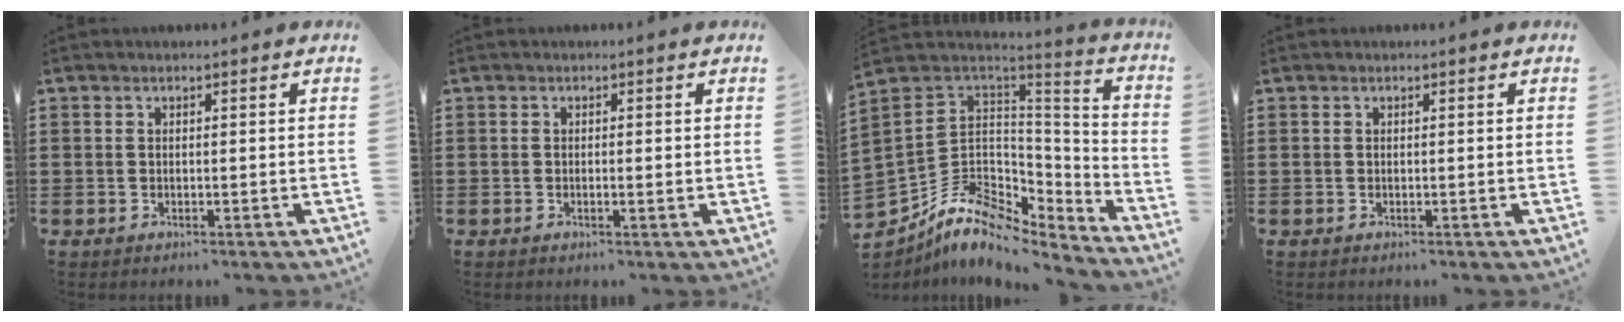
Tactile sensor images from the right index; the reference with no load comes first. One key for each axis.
{"total": 0.7, "fx": -0.1, "fy": 0.0, "fz": 0.7, "tx": -0.013, "ty": -0.004, "tz": -0.002}
{"total": 9.8, "fx": -5.8, "fy": 6.4, "fz": 4.6, "tx": -0.112, "ty": -0.003, "tz": -0.107}
{"total": 0.0}